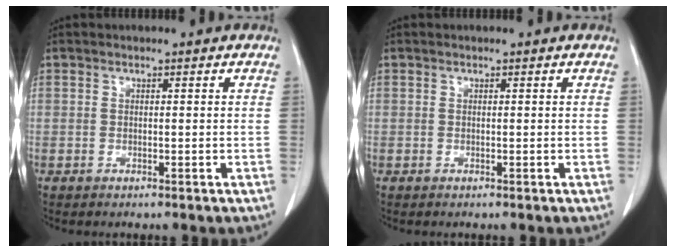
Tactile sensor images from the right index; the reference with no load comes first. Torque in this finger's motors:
{"motor_torque": [0.21, -0.09, 0.01, 0.01]}